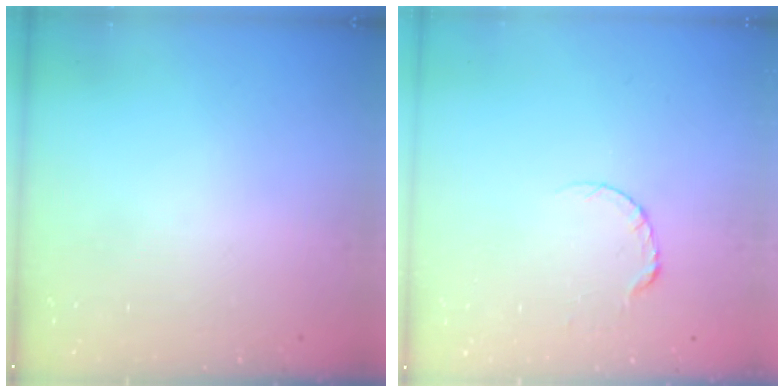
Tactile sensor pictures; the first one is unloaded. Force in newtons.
{"total": 3.9, "press": 3.8, "slide": 0.5}